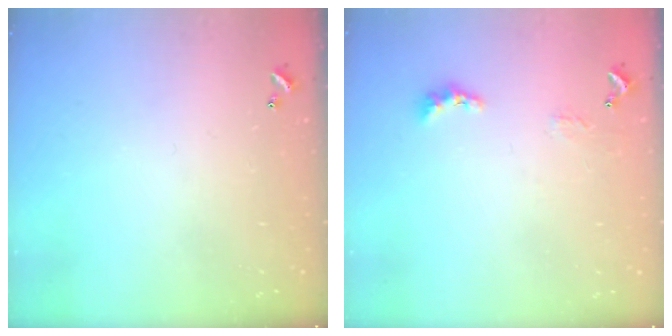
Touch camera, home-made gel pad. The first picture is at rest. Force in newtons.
{"total": 2.3, "press": 2.2, "slide": 0.7}